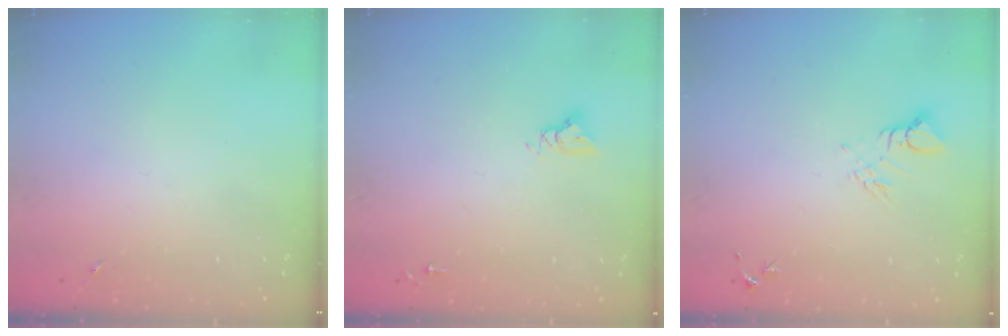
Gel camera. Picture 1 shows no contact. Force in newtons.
{"total": 4.9, "press": 4.9, "slide": 0.3}
{"total": 6.6, "press": 6.6, "slide": 0.5}